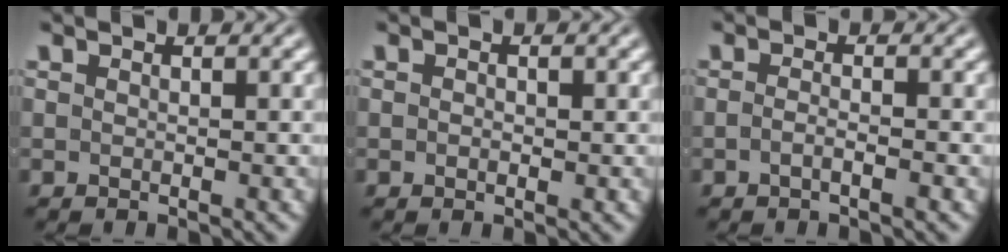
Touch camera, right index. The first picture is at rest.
{"total": 0.6, "force": [-0.2, 0.2, 0.5], "torque": [-0.011, -0.007, 0.001]}
{"total": 1.4, "force": [-1.0, -0.4, 0.9], "torque": [-0.017, -0.005, -0.019]}